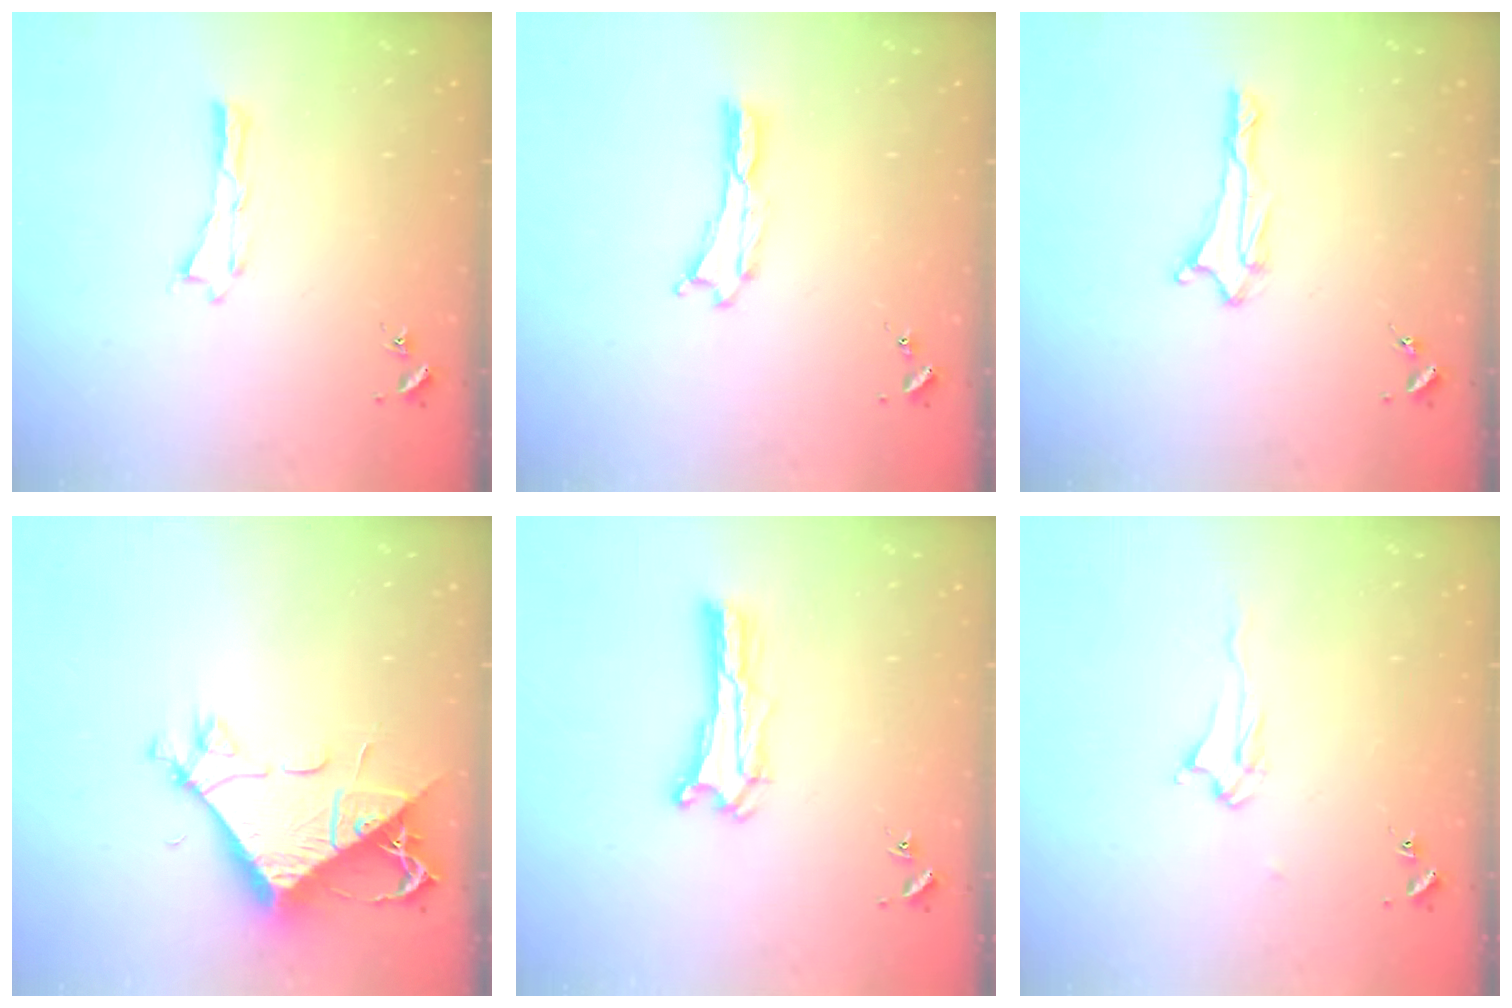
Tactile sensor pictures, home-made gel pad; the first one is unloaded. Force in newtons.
{"total": 0.0}
{"total": 1.7, "press": 1.6, "slide": 0.6}
{"total": 9.3, "press": 9.2, "slide": 0.9}
{"total": 0.9, "press": 0.9, "slide": 0.2}
{"total": 2.5, "press": 2.4, "slide": 0.4}